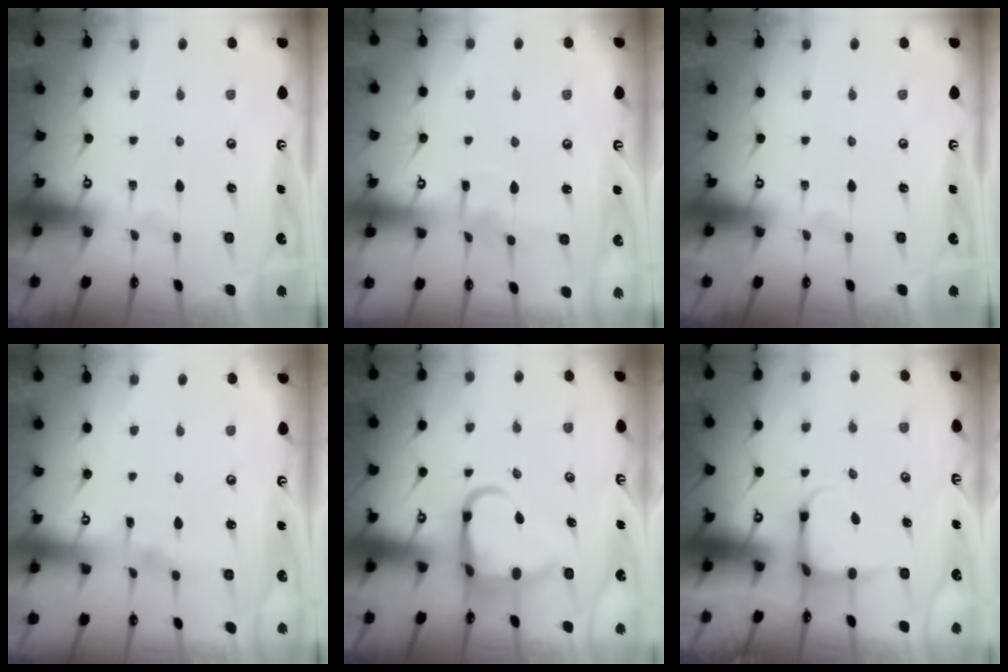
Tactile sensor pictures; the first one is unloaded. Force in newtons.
{"total": 3.7, "press": 3.7, "slide": 0.5}
{"total": 0.0}
{"total": 2.7, "press": 2.6, "slide": 0.3}
{"total": 9.8, "press": 9.6, "slide": 2.1}
{"total": 4.0, "press": 3.8, "slide": 1.3}